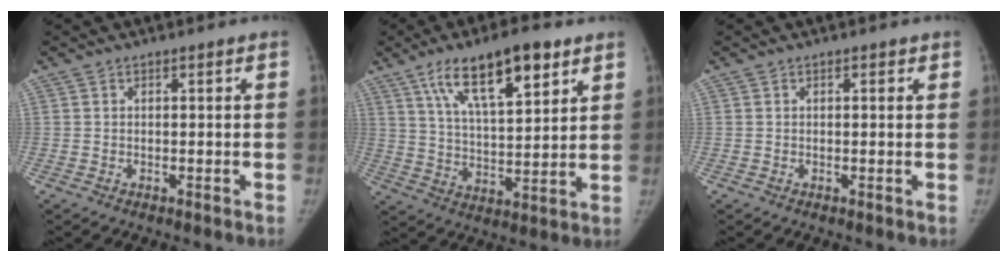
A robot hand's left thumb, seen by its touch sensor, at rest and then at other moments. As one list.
[{"total": 15.7, "force": [8.9, 5.3, 11.8], "torque": [-0.171, -0.031, 0.156]}, {"total": 0.6, "force": [0.3, 0.3, 0.4], "torque": [-0.001, 0.000, 0.001]}]